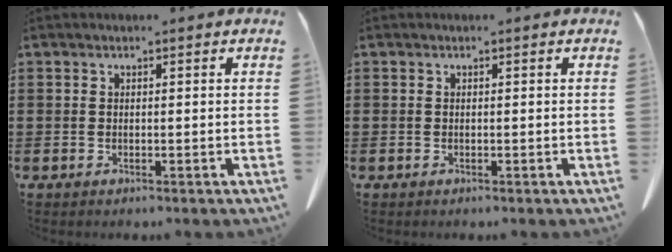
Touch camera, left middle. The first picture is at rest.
{"total": 0.0}